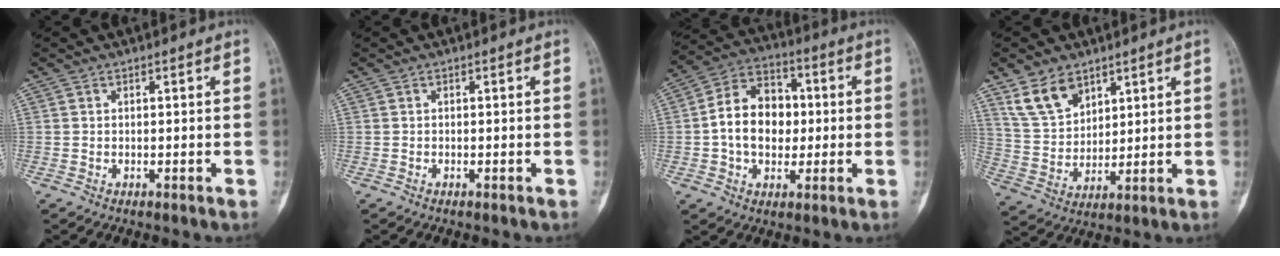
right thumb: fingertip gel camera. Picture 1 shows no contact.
{"total": 0.0}
{"total": 13.1, "force": [-0.2, 9.7, 8.8], "torque": [-0.113, 0.028, -0.011]}
{"total": 9.7, "force": [6.3, 5.9, 4.4], "torque": [-0.068, -0.028, 0.133]}